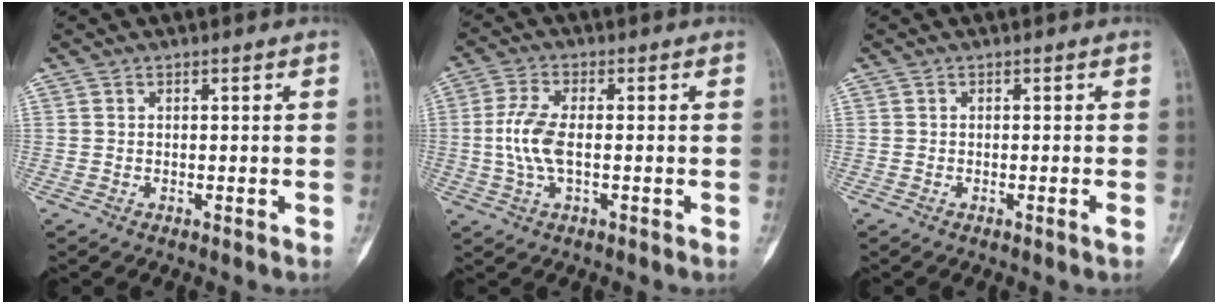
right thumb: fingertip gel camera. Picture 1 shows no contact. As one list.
[{"total": 6.6, "force": [-0.4, 2.5, 6.1], "torque": [-0.152, 0.005, -0.015]}, {"total": 0.5, "force": [-0.3, -0.1, 0.4], "torque": [-0.008, 0.000, -0.003]}]